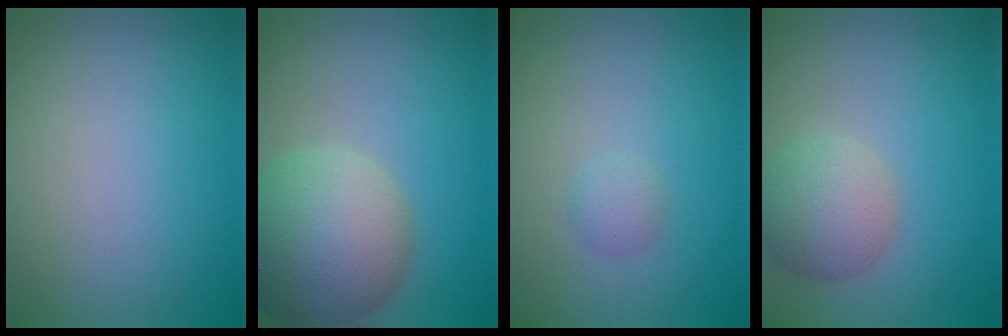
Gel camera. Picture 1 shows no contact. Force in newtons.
{"total": 10.6, "press": 10.5, "slide": 0.8}
{"total": 1.2, "press": 1.2, "slide": 0.0}
{"total": 4.4, "press": 4.4, "slide": 0.4}